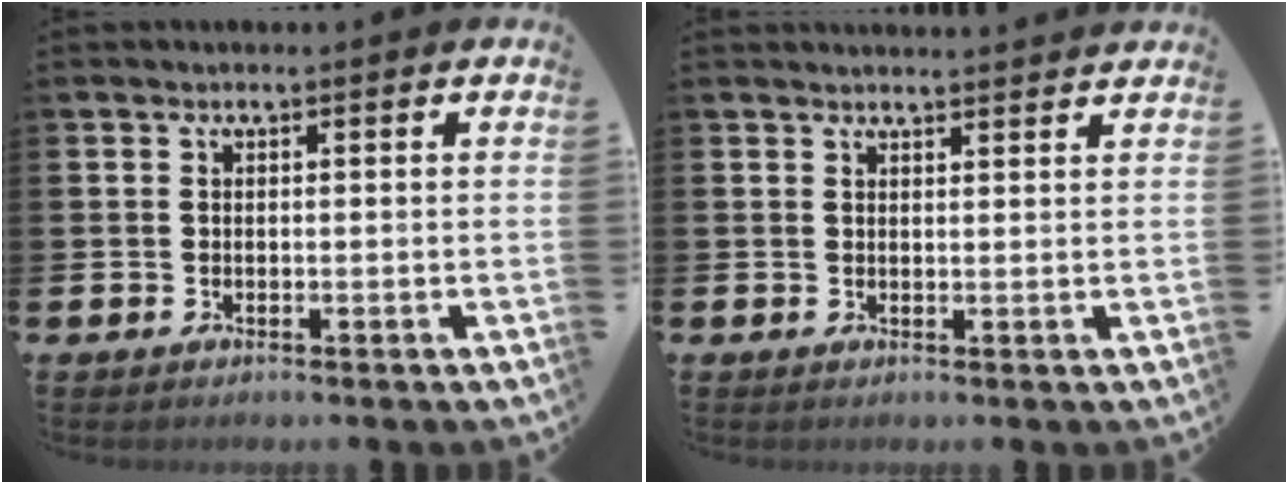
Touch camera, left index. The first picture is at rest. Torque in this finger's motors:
{"motor_torque": [-0.37, -1.76, 0.25, 0.05]}